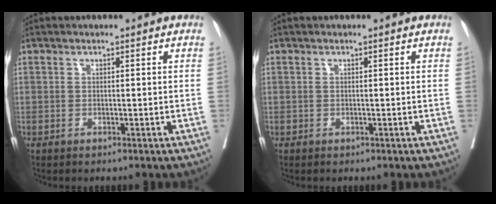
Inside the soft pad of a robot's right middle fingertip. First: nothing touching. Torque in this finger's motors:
{"motor_torque": [0.06, -0.12, 0.00, 0.00]}